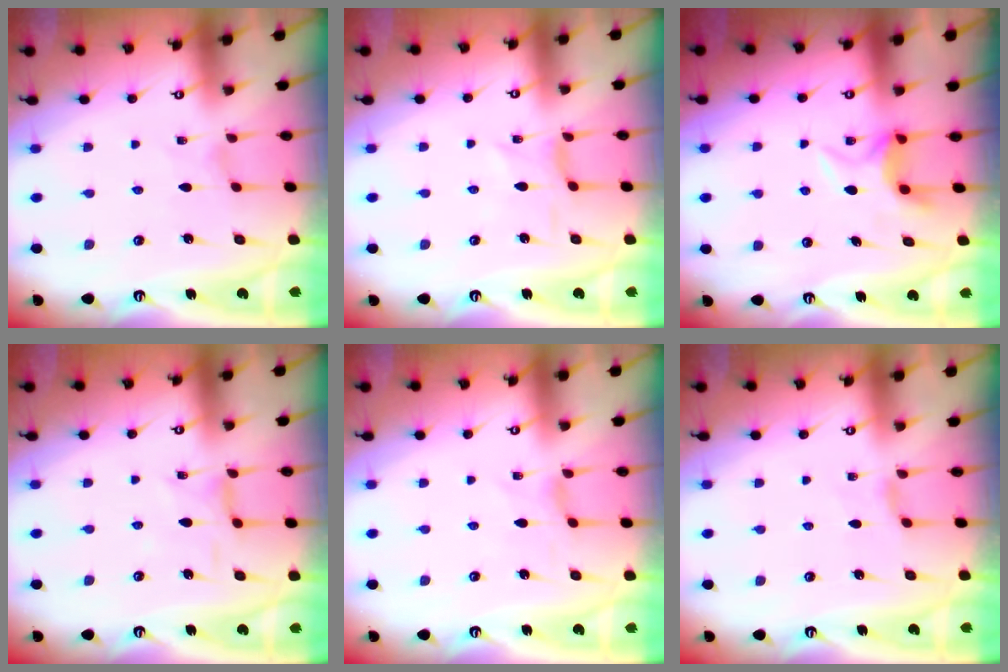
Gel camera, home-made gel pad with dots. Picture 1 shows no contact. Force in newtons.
{"total": 0.0}
{"total": 6.5, "press": 6.5, "slide": 0.2}
{"total": 1.7, "press": 1.7, "slide": 0.4}
{"total": 1.3, "press": 1.3, "slide": 0.3}
{"total": 1.9, "press": 1.9, "slide": 0.4}